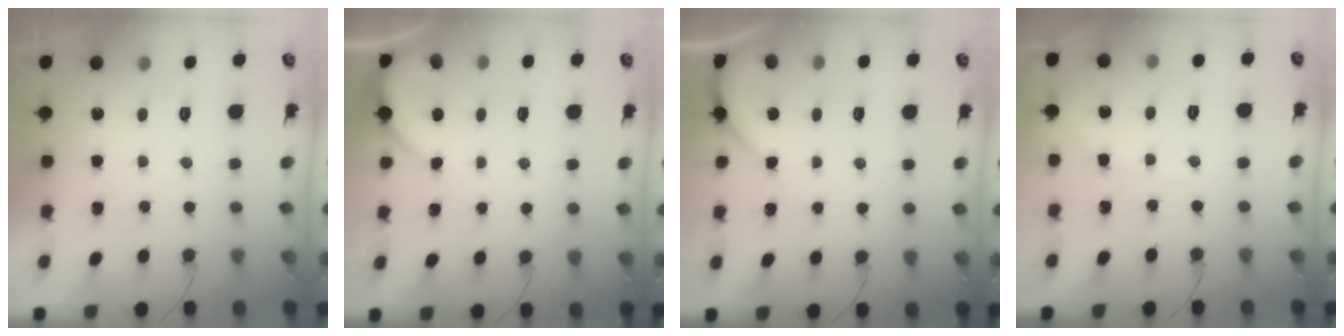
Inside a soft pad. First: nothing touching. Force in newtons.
{"total": 2.7, "press": 2.6, "slide": 0.4}
{"total": 2.9, "press": 2.9, "slide": 0.4}
{"total": 2.1, "press": 2.1, "slide": 0.3}